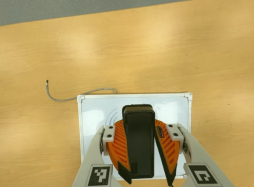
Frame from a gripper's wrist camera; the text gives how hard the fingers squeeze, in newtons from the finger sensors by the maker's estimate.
{"total": 10.8, "left": 9.9, "right": 11.6}